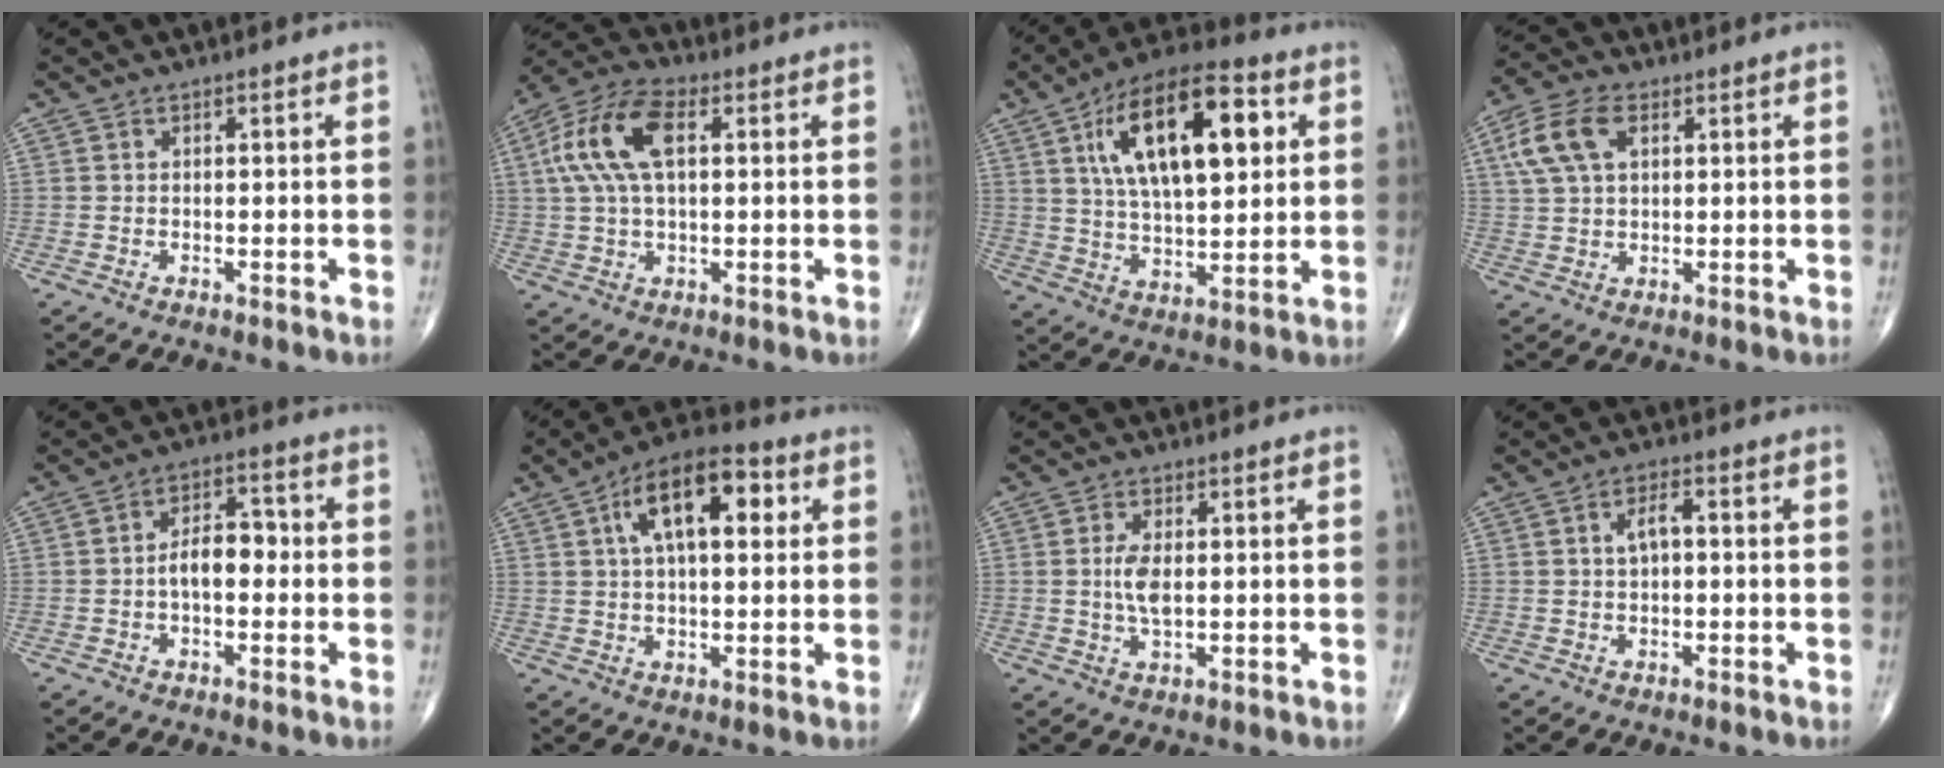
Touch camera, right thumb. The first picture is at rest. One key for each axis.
{"total": 12.9, "fx": 2.9, "fy": 6.4, "fz": 10.8, "tx": -0.229, "ty": 0.025, "tz": 0.052}
{"total": 20.8, "fx": 6.3, "fy": 9.1, "fz": 17.6, "tx": -0.276, "ty": 0.000, "tz": 0.103}
{"total": 9.1, "fx": 3.2, "fy": 5.2, "fz": 6.8, "tx": -0.143, "ty": 0.012, "tz": 0.061}
{"total": 6.6, "fx": -0.7, "fy": 3.8, "fz": 5.4, "tx": -0.076, "ty": 0.025, "tz": -0.019}
{"total": 14.4, "fx": 4.4, "fy": 6.6, "fz": 12.0, "tx": -0.180, "ty": 0.017, "tz": 0.064}
{"total": 4.5, "fx": 0.3, "fy": 1.9, "fz": 4.1, "tx": -0.084, "ty": -0.007, "tz": 0.008}
{"total": 3.6, "fx": 0.5, "fy": 1.8, "fz": 3.1, "tx": -0.058, "ty": 0.009, "tz": 0.005}